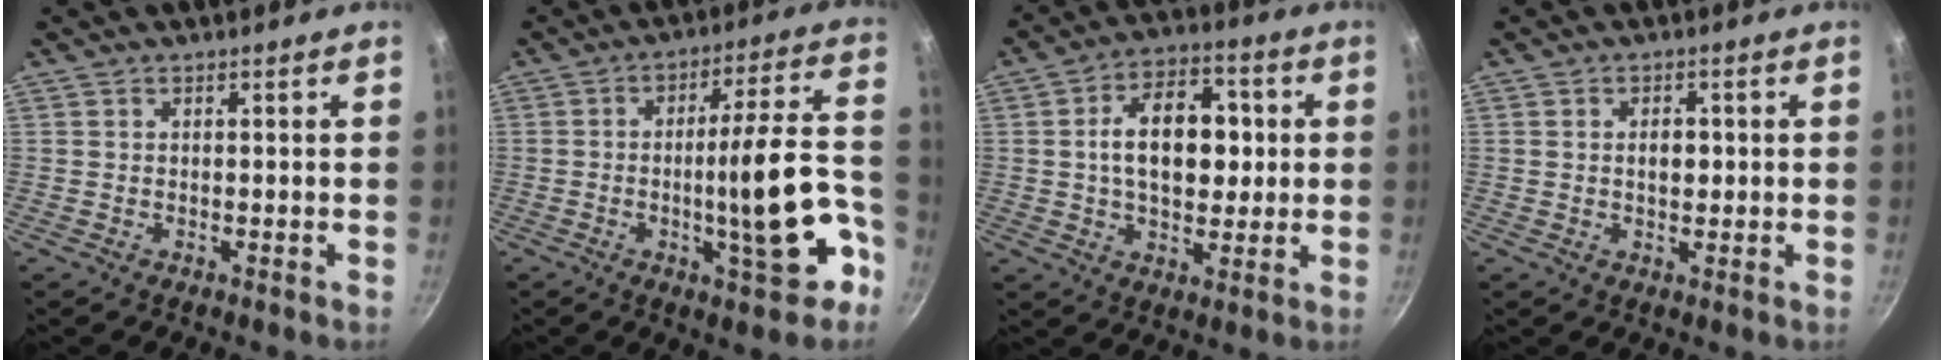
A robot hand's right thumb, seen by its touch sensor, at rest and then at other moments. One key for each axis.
{"total": 16.8, "fx": -5.8, "fy": 4.2, "fz": 15.2, "tx": -0.194, "ty": 0.044, "tz": -0.082}
{"total": 14.4, "fx": 1.4, "fy": 9.1, "fz": 11.0, "tx": -0.137, "ty": 0.014, "tz": 0.013}
{"total": 2.9, "fx": 0.1, "fy": 1.9, "fz": 2.2, "tx": -0.020, "ty": 0.004, "tz": 0.001}